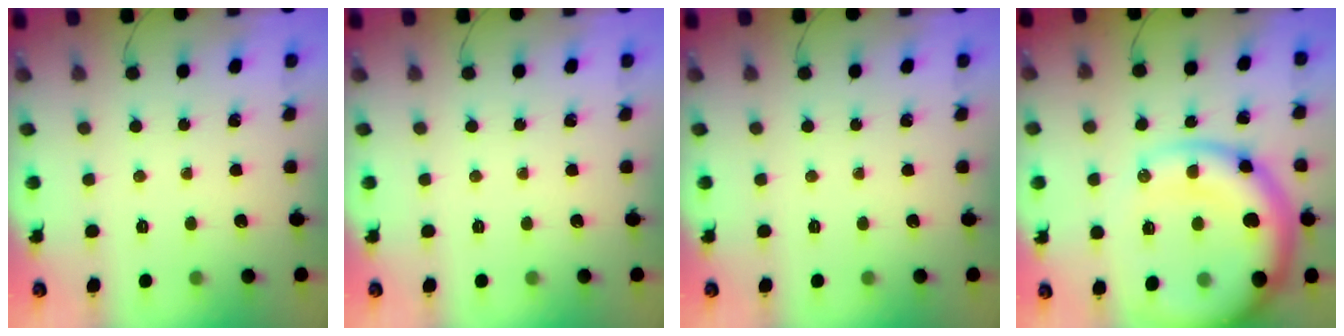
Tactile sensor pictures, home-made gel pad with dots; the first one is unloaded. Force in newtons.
{"total": 0.0}
{"total": 0.0}
{"total": 23.4, "press": 22.8, "slide": 5.2}